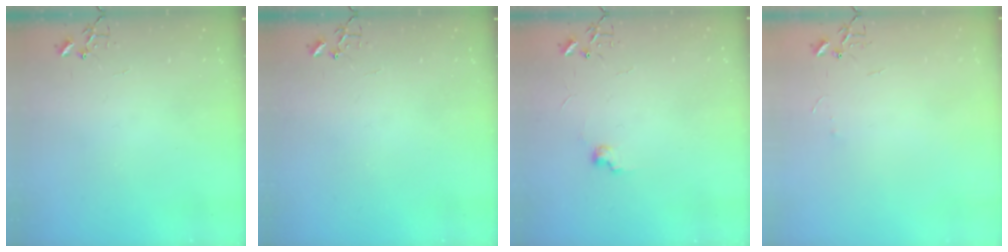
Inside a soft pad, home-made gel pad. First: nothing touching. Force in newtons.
{"total": 0.0}
{"total": 5.9, "press": 5.9, "slide": 0.7}
{"total": 3.2, "press": 3.2, "slide": 0.4}